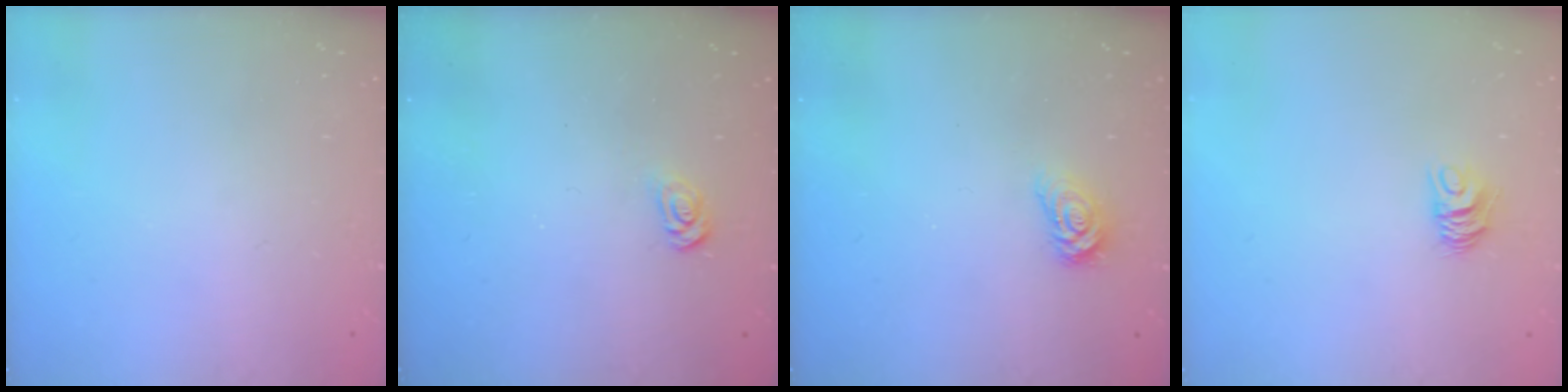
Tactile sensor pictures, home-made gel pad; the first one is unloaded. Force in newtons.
{"total": 3.4, "press": 3.4, "slide": 0.3}
{"total": 4.1, "press": 4.1, "slide": 0.4}
{"total": 6.2, "press": 6.2, "slide": 0.1}